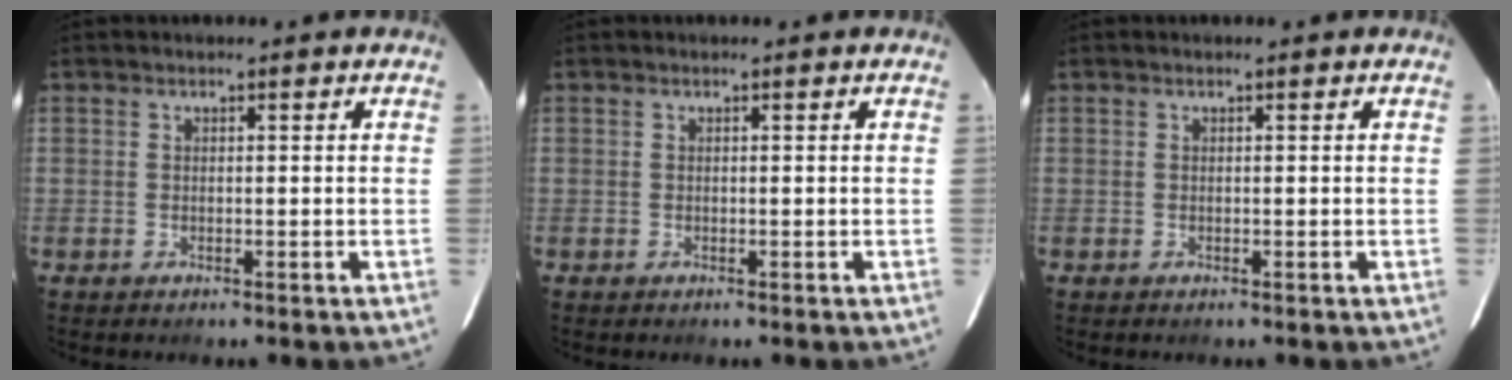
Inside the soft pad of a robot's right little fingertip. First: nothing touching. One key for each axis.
{"total": 0.0}
{"total": 0.0}